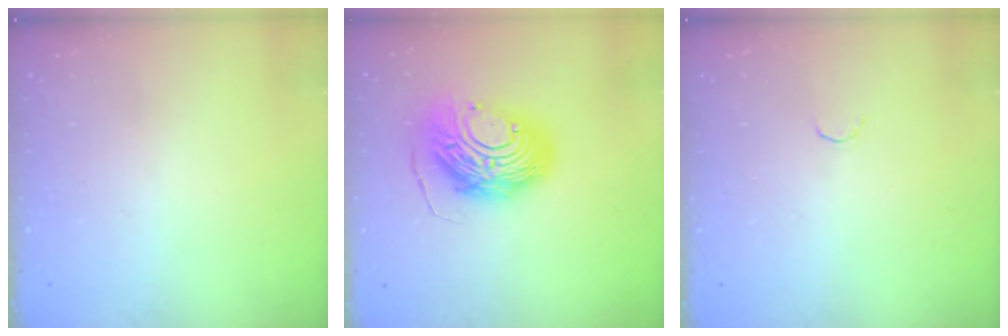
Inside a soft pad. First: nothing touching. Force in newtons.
{"total": 13.7, "press": 13.6, "slide": 1.3}
{"total": 1.8, "press": 1.7, "slide": 0.4}